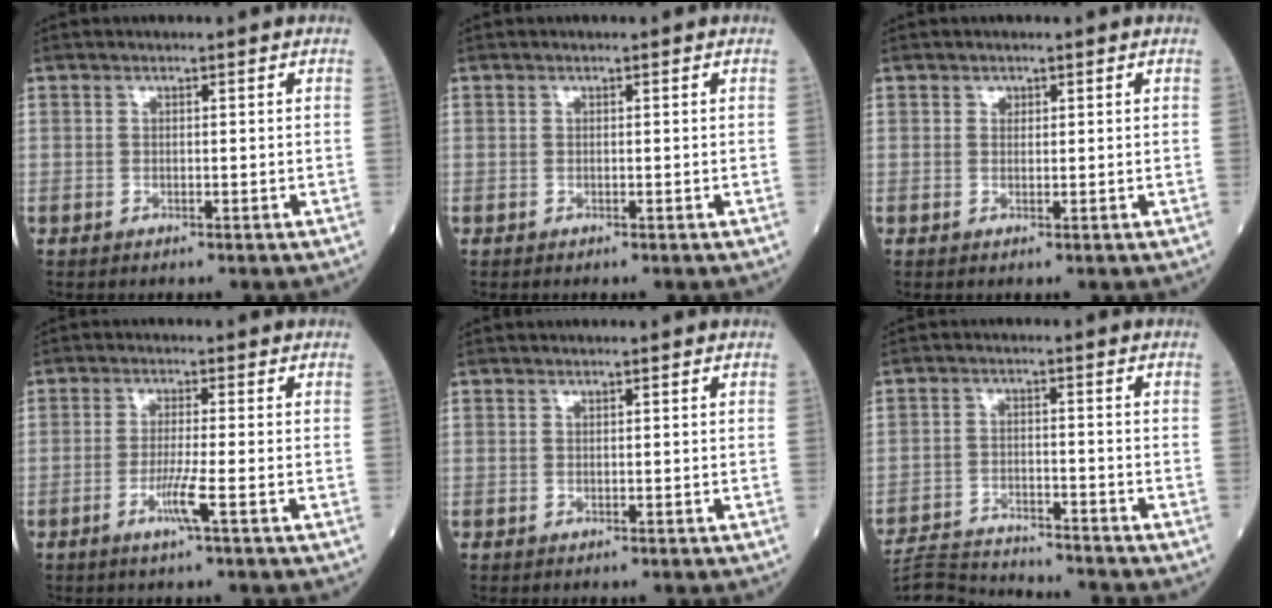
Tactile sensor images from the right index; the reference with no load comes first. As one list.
[{"total": 0.0}, {"total": 0.7, "force": [0.4, 0.6, 0.2], "torque": [0.003, -0.002, 0.004]}, {"total": 3.9, "force": [-1.6, -0.6, 3.5], "torque": [-0.071, -0.009, -0.035]}, {"total": 0.0}, {"total": 10.4, "force": [-10.2, -0.2, 2.0], "torque": [-0.036, -0.001, -0.167]}]